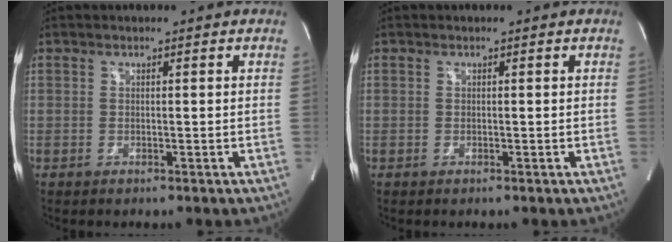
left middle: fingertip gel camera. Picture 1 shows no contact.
{"total": 0.0}